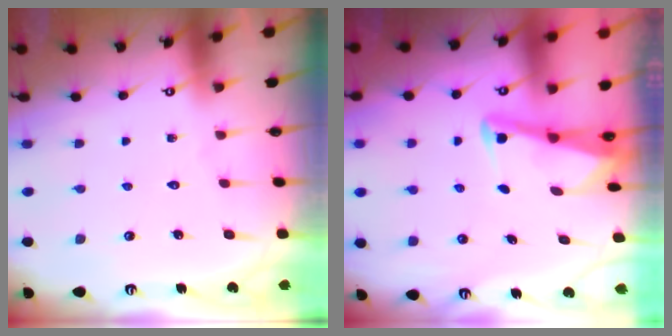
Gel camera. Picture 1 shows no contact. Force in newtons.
{"total": 2.9, "press": 2.9, "slide": 0.4}